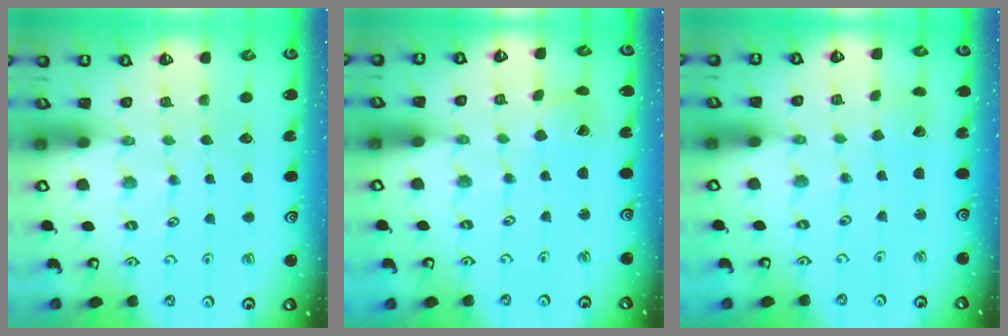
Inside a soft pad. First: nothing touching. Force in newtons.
{"total": 3.5, "press": 3.5, "slide": 0.5}
{"total": 1.7, "press": 1.7, "slide": 0.1}